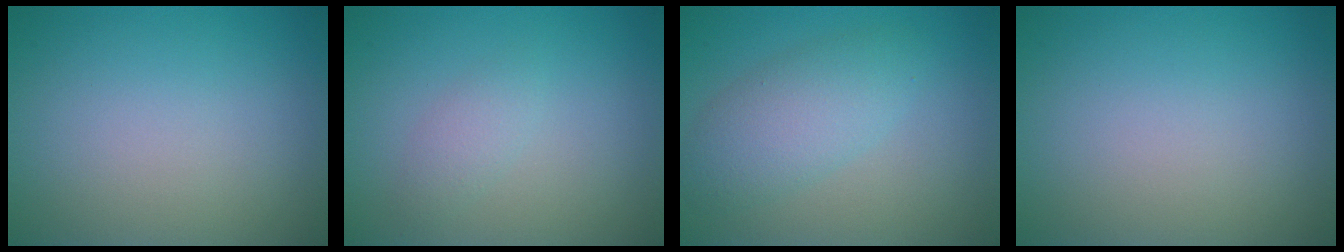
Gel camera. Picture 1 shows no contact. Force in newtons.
{"total": 1.3, "press": 1.3, "slide": 0.0}
{"total": 4.0, "press": 4.0, "slide": 0.1}
{"total": 0.0}